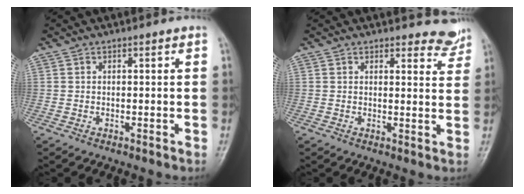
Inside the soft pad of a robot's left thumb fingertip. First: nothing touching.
{"total": 4.5, "force": [4.2, 1.4, 0.4], "torque": [0.021, -0.035, 0.037]}